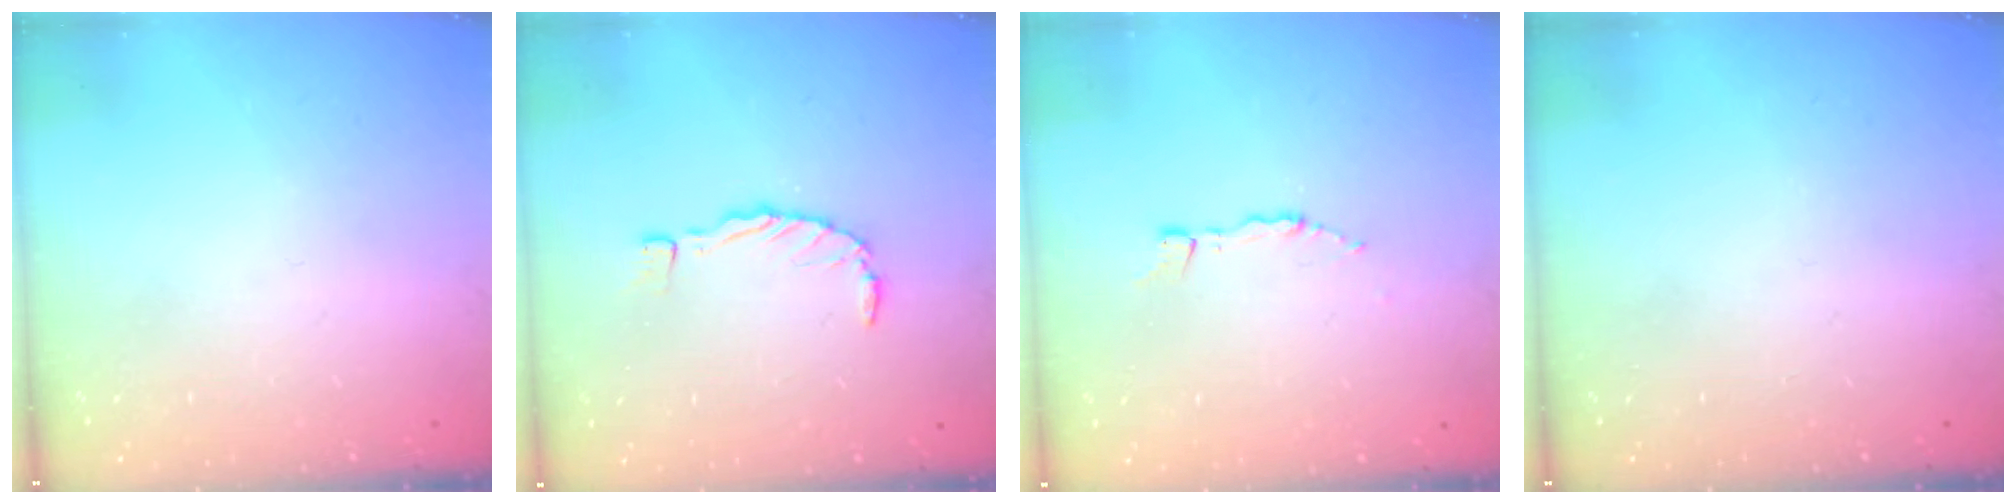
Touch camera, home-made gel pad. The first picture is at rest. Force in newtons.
{"total": 0.0}
{"total": 2.2, "press": 2.2, "slide": 0.3}
{"total": 0.0}